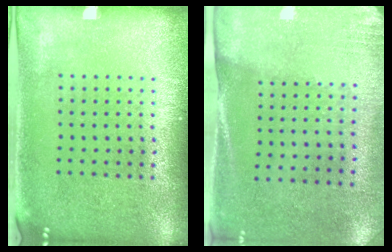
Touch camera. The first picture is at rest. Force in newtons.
{"total": 2.6, "press": 2.3, "slide": 1.3}